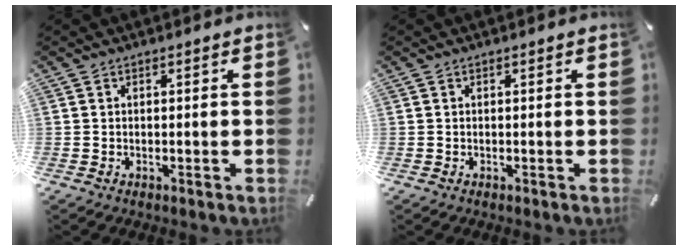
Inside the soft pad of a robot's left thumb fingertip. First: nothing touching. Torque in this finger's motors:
{"motor_torque": [0.00, 0.00, 0.00, 0.00, 0.00]}